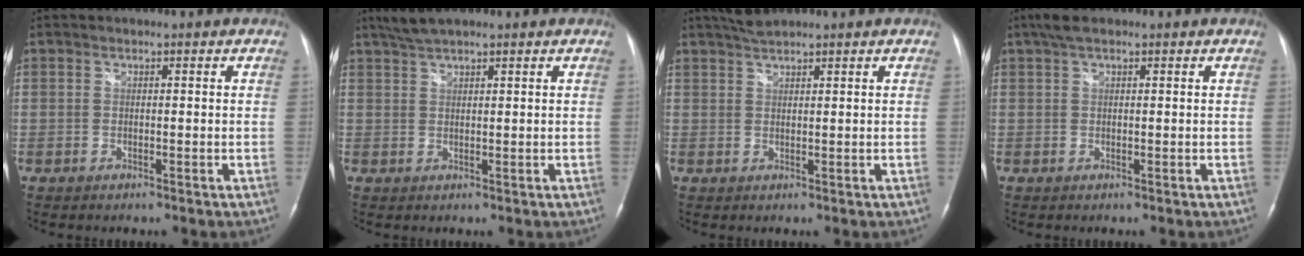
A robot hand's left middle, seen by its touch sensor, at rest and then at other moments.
{"total": 3.7, "force": [3.1, 0.3, 2.0], "torque": [-0.048, 0.012, 0.062]}
{"total": 2.8, "force": [2.6, 0.0, 1.0], "torque": [-0.025, 0.010, 0.051]}
{"total": 2.9, "force": [2.0, 0.8, 1.9], "torque": [-0.044, 0.020, 0.037]}